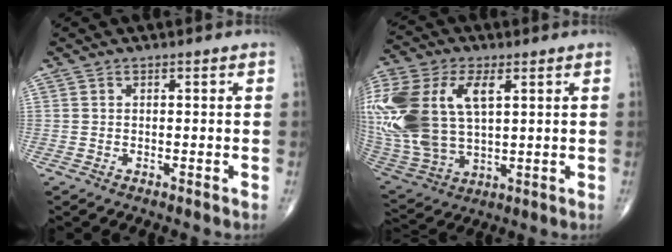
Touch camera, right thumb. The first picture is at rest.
{"total": 25.8, "force": [6.2, 14.8, 20.1], "torque": [-0.479, 0.007, 0.125]}